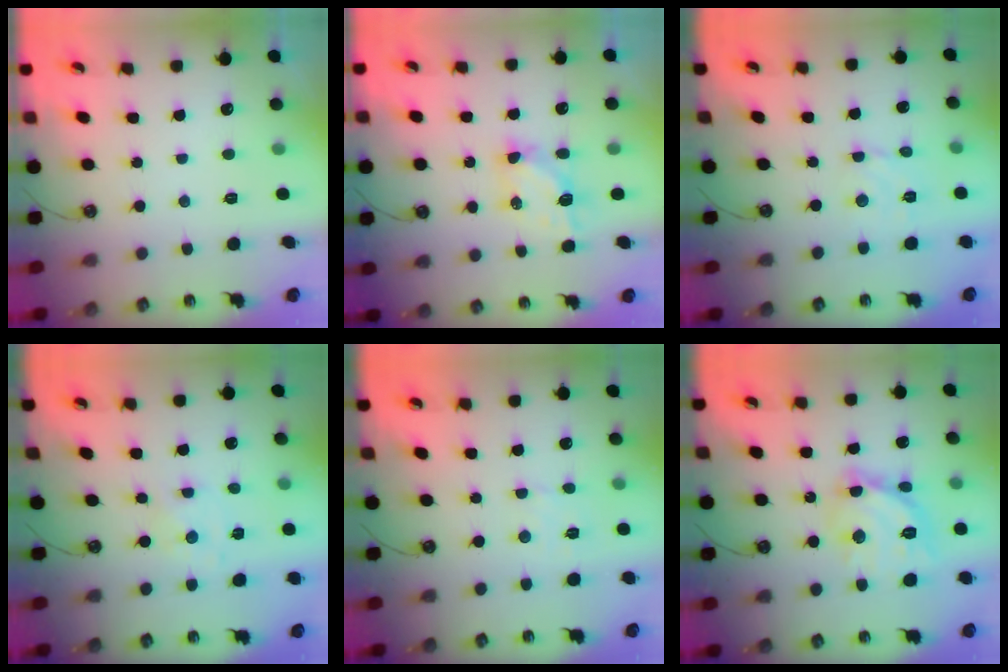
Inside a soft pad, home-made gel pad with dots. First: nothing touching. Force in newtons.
{"total": 5.9, "press": 5.9, "slide": 0.1}
{"total": 2.9, "press": 2.8, "slide": 0.3}
{"total": 0.8, "press": 0.8, "slide": 0.2}
{"total": 2.5, "press": 2.5, "slide": 0.4}
{"total": 14.0, "press": 13.9, "slide": 1.4}